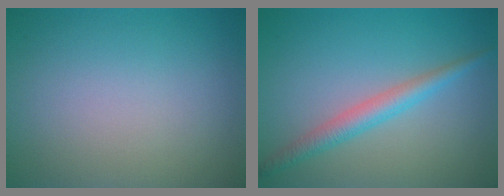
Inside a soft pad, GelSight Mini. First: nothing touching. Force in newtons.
{"total": 2.6, "press": 2.6, "slide": 0.0}